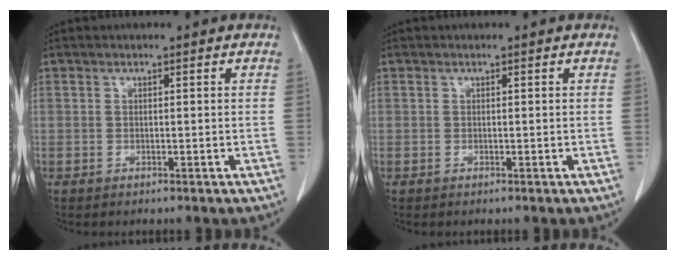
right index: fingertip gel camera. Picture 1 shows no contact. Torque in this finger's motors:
{"motor_torque": [0.00, 0.00, 0.00, 0.00]}